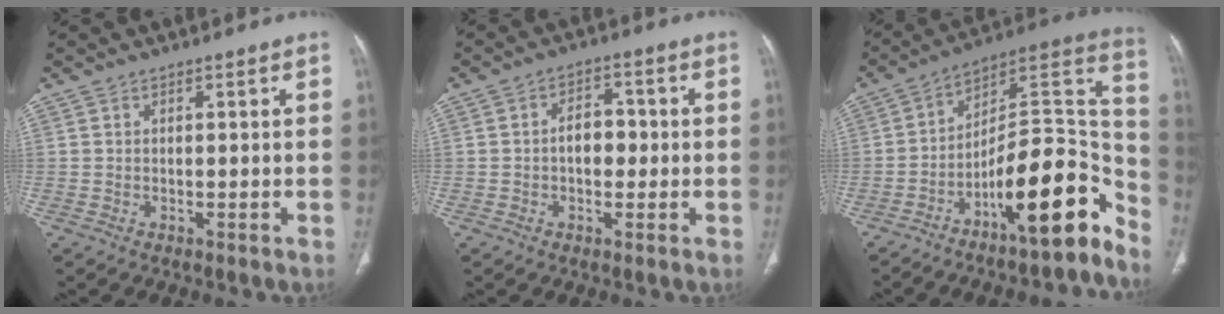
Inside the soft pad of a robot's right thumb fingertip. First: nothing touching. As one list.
[{"total": 5.3, "force": [-0.4, 3.6, 3.8], "torque": [-0.040, 0.017, -0.013]}, {"total": 19.2, "force": [-11.6, 5.9, 14.0], "torque": [-0.165, 0.122, -0.184]}]